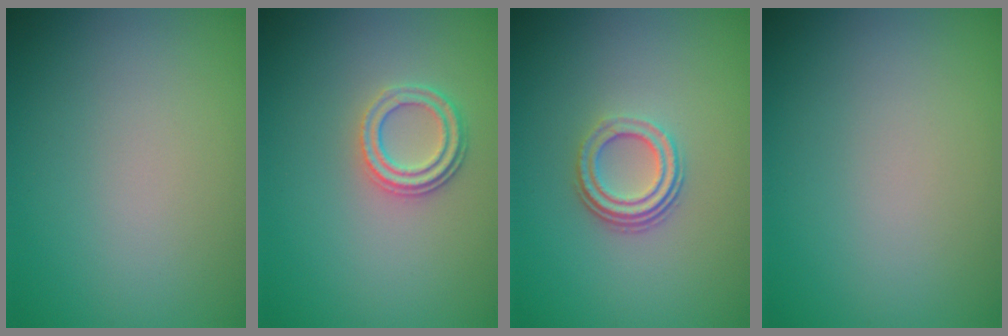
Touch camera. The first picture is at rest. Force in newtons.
{"total": 2.3, "press": 2.1, "slide": 1.0}
{"total": 3.2, "press": 2.3, "slide": 2.2}
{"total": 0.0}